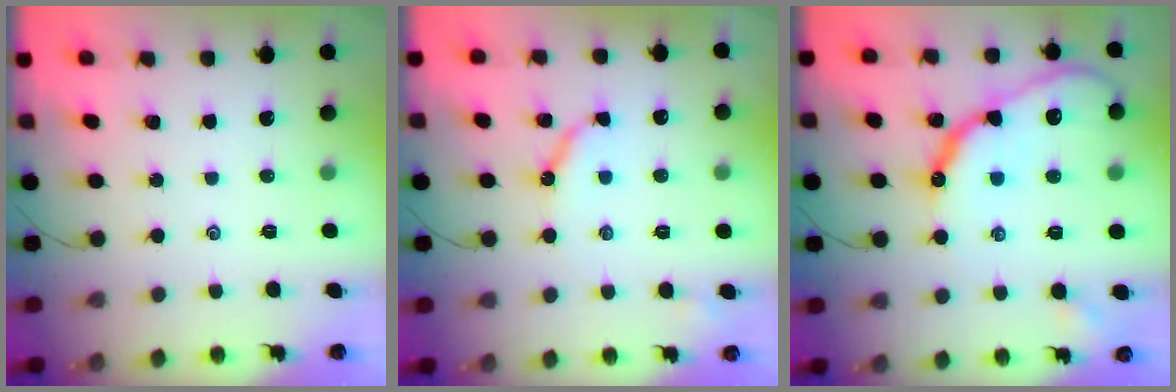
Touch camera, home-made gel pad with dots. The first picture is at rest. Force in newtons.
{"total": 6.7, "press": 6.7, "slide": 0.5}
{"total": 16.2, "press": 16.1, "slide": 1.7}